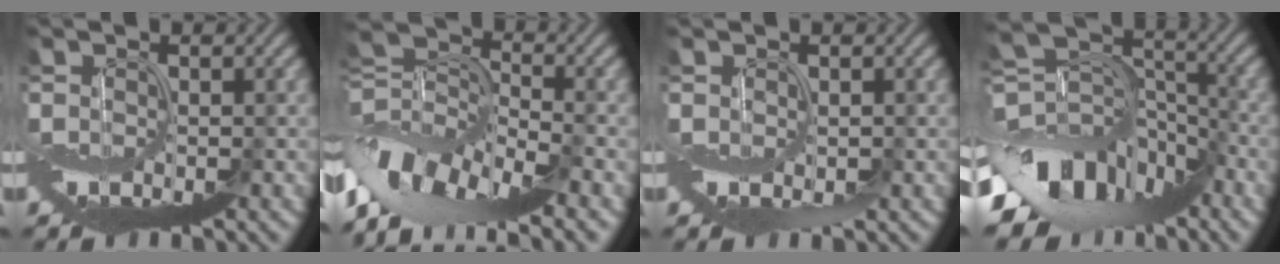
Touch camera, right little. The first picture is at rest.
{"total": 12.3, "force": [-6.3, 6.8, 8.1], "torque": [-0.174, 0.008, -0.113]}
{"total": 0.9, "force": [0.0, 0.6, 0.6], "torque": [-0.008, -0.008, 0.003]}
{"total": 11.2, "force": [-6.0, 7.6, 5.6], "torque": [-0.104, 0.006, -0.097]}